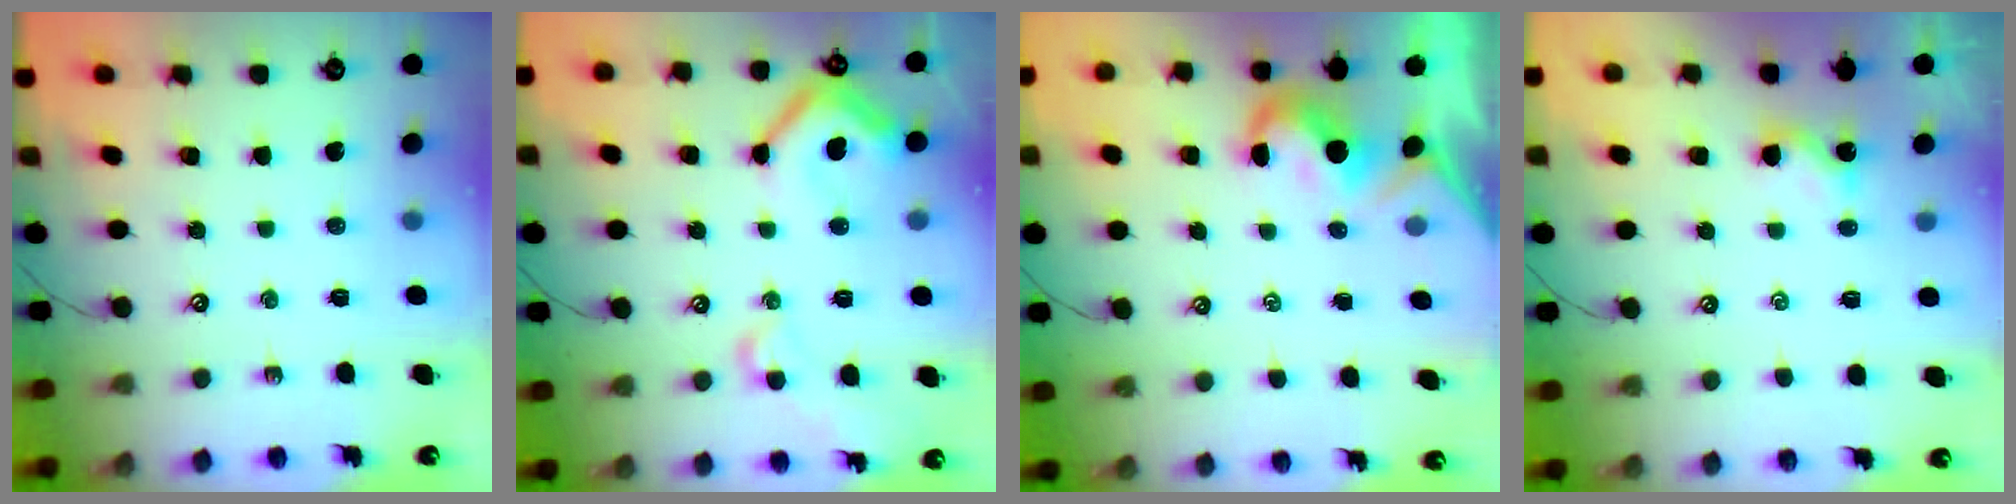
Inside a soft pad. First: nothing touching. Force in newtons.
{"total": 13.6, "press": 13.5, "slide": 1.9}
{"total": 1.9, "press": 1.7, "slide": 0.8}
{"total": 1.6, "press": 1.5, "slide": 0.3}